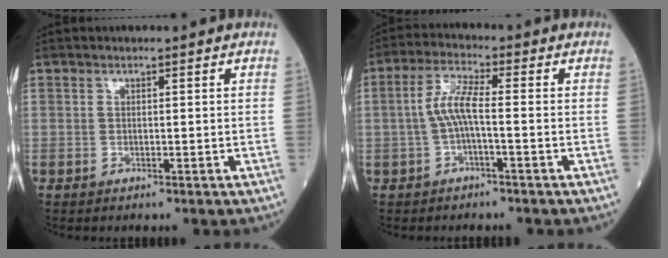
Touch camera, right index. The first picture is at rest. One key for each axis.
{"total": 5.1, "fx": -0.8, "fy": 0.6, "fz": 5.0, "tx": -0.103, "ty": 0.015, "tz": -0.017}